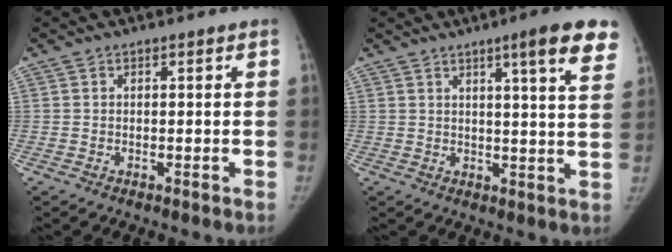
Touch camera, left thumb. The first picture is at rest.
{"total": 10.4, "force": [6.3, 1.0, 8.2], "torque": [-0.093, -0.030, 0.071]}